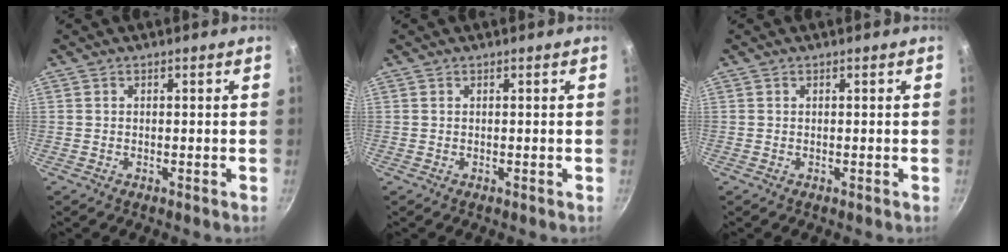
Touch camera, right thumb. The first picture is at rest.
{"total": 0.0}
{"total": 0.0}